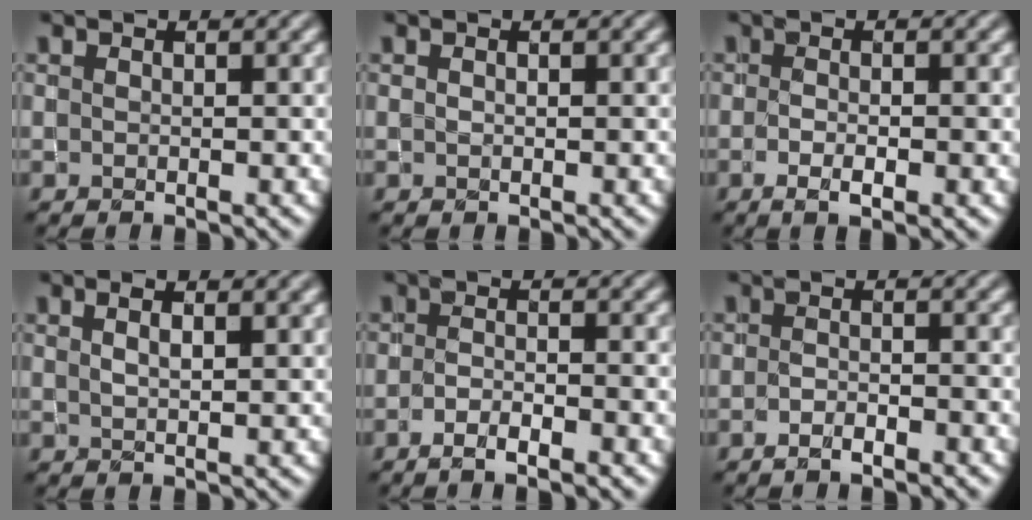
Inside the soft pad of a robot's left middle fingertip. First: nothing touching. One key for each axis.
{"total": 0.0}
{"total": 2.4, "fx": -0.8, "fy": 0.6, "fz": 2.2, "tx": -0.038, "ty": -0.008, "tz": -0.010}
{"total": 2.3, "fx": 1.5, "fy": 0.8, "fz": 1.6, "tx": -0.010, "ty": 0.005, "tz": 0.019}
{"total": 2.9, "fx": -1.7, "fy": 0.6, "fz": 2.2, "tx": -0.038, "ty": 0.002, "tz": -0.032}
{"total": 1.7, "fx": -1.3, "fy": 0.3, "fz": 1.0, "tx": -0.018, "ty": 0.005, "tz": -0.024}